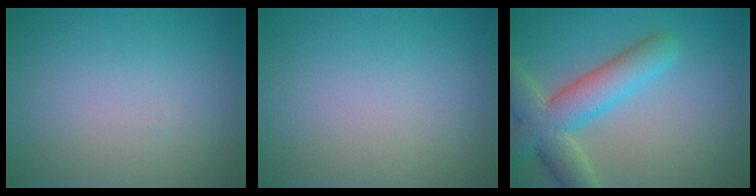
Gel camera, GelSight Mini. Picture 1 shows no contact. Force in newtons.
{"total": 0.0}
{"total": 7.1, "press": 7.1, "slide": 0.5}